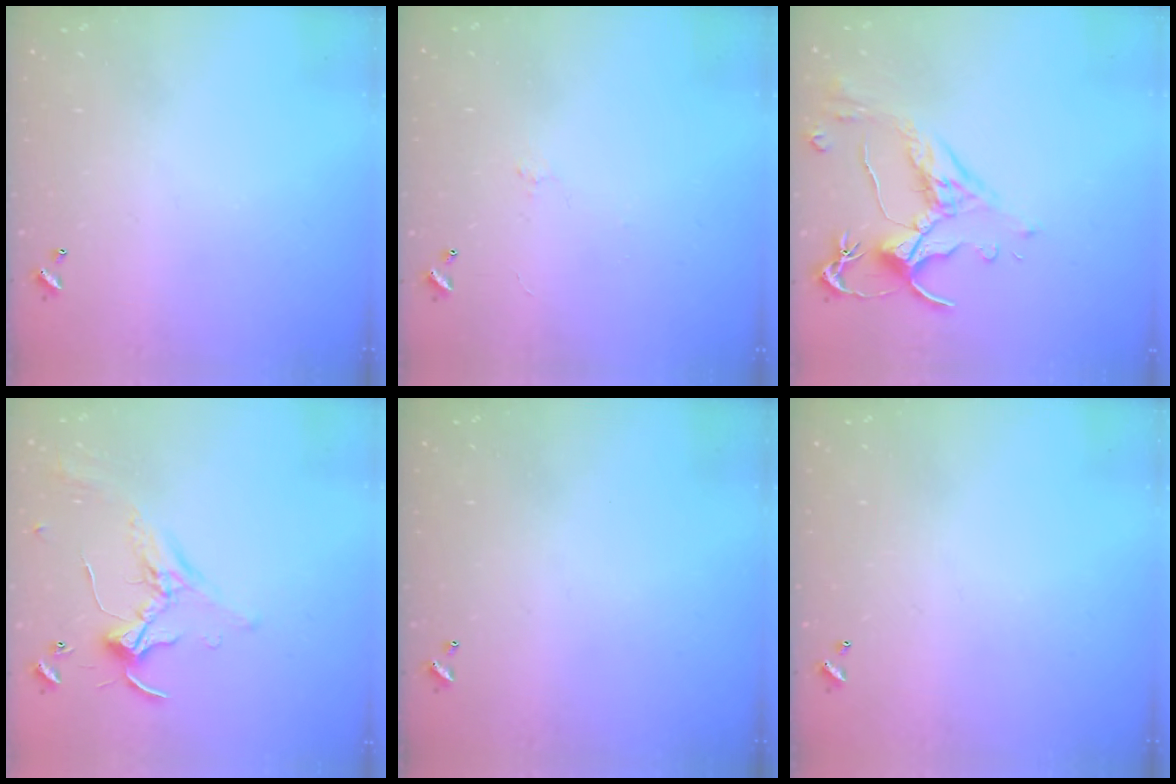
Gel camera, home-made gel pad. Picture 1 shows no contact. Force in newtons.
{"total": 0.5, "press": 0.1, "slide": 0.5}
{"total": 2.5, "press": 2.1, "slide": 1.4}
{"total": 0.9, "press": 0.8, "slide": 0.4}
{"total": 0.0}
{"total": 0.0}